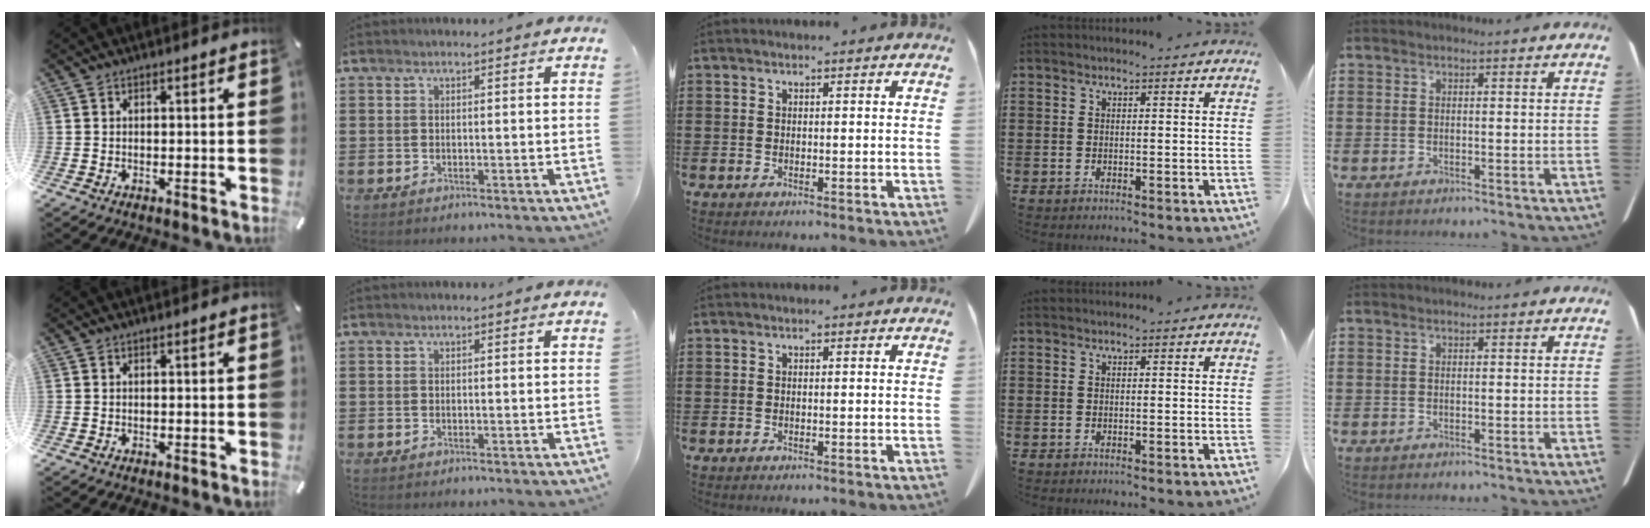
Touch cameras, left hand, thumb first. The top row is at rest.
{}